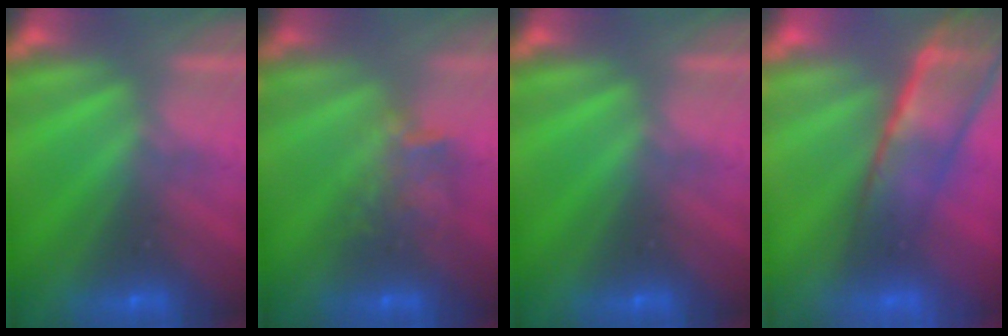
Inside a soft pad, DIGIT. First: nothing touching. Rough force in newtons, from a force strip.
{"total": 3.9}
{"total": 0.0}
{"total": 7.1}